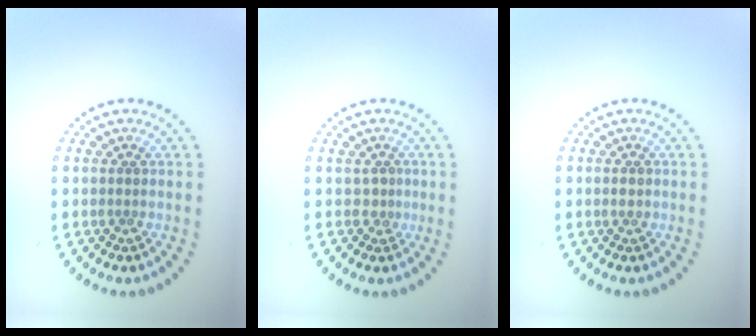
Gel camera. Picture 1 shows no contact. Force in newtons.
{"total": 1.0, "press": 0.4, "slide": 0.9}
{"total": 1.0, "press": 1.0, "slide": 0.1}